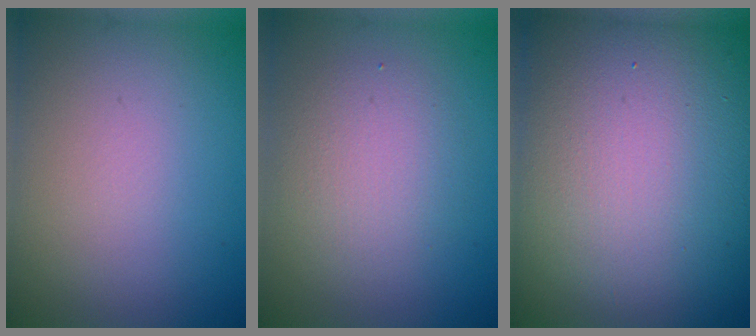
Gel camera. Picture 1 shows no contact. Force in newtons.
{"total": 3.1, "press": 3.1, "slide": 0.1}
{"total": 22.3, "press": 22.3, "slide": 1.1}